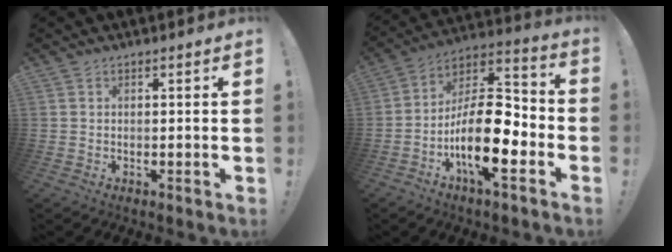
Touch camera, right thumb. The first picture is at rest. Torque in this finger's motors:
{"motor_torque": [0.35, 0.71, 1.42, -1.35, 0.51]}